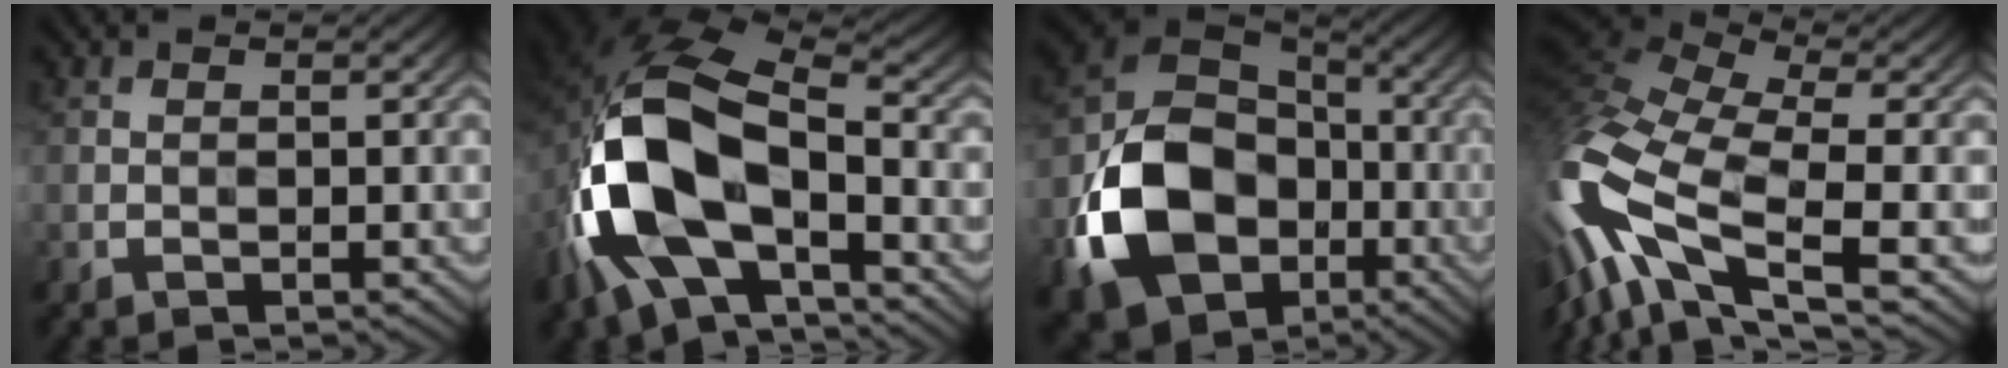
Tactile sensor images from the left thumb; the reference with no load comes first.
{"total": 17.1, "force": [-5.1, 9.4, 13.3], "torque": [-0.309, -0.025, -0.092]}
{"total": 15.6, "force": [-5.0, 11.6, 9.0], "torque": [-0.199, -0.031, -0.104]}
{"total": 17.4, "force": [-4.5, 7.6, 14.9], "torque": [-0.366, -0.015, -0.085]}